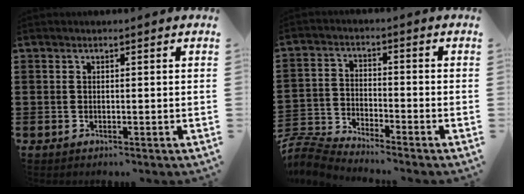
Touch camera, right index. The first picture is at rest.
{"total": 5.4, "force": [-5.4, 0.3, 0.7], "torque": [-0.040, -0.005, -0.114]}